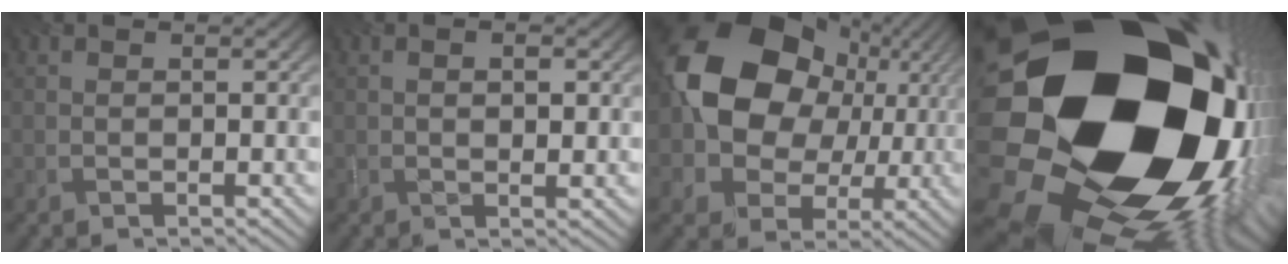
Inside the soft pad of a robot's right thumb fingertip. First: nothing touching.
{"total": 2.0, "force": [0.2, 0.9, 1.8], "torque": [-0.030, -0.004, 0.009]}
{"total": 17.4, "force": [3.1, 13.2, 10.9], "torque": [-0.200, 0.009, 0.061]}
{"total": 24.7, "force": [1.4, 19.9, 14.5], "torque": [-0.267, -0.080, 0.014]}